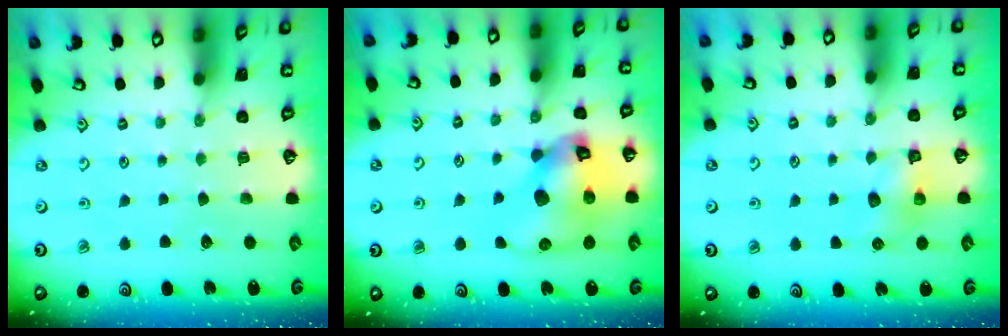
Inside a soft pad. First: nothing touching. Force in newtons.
{"total": 15.3, "press": 15.2, "slide": 2.0}
{"total": 6.8, "press": 6.8, "slide": 0.2}